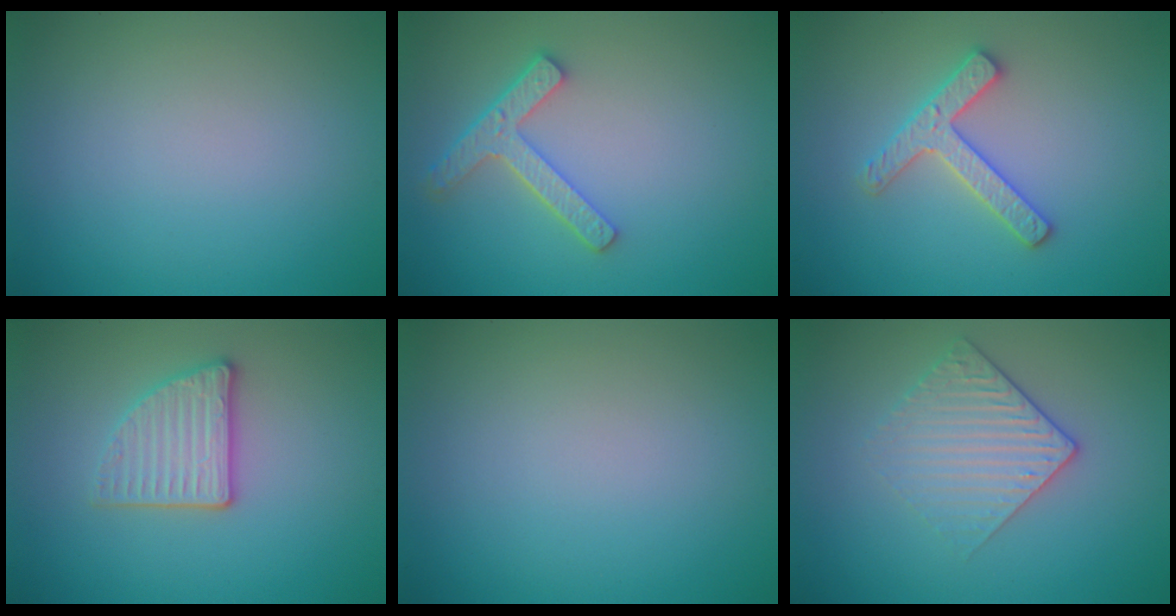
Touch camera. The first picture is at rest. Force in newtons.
{"total": 3.7, "press": 2.8, "slide": 2.3}
{"total": 2.9, "press": 2.8, "slide": 0.6}
{"total": 3.1, "press": 2.9, "slide": 1.3}
{"total": 0.0}
{"total": 2.9, "press": 2.6, "slide": 1.4}